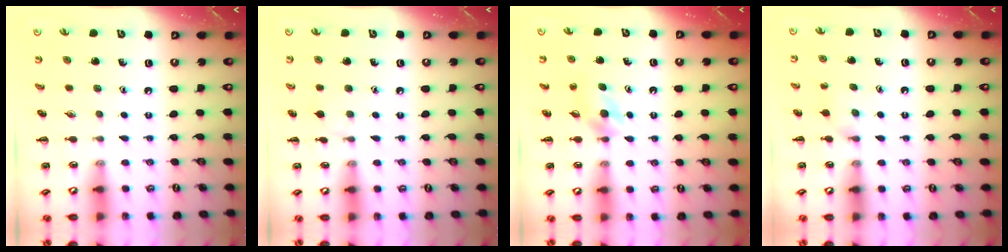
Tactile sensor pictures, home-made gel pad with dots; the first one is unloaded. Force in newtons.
{"total": 4.9, "press": 4.6, "slide": 1.5}
{"total": 3.6, "press": 3.4, "slide": 1.3}
{"total": 5.4, "press": 5.0, "slide": 2.0}